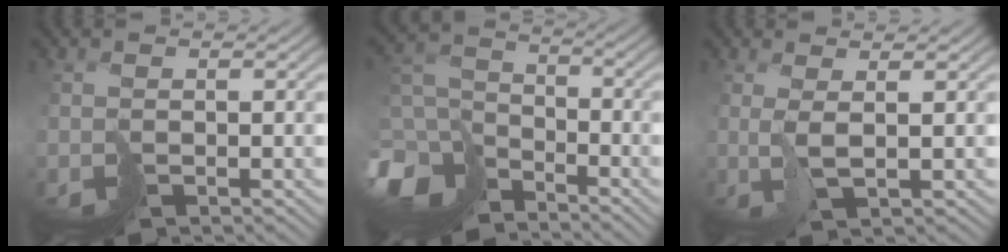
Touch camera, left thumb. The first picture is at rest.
{"total": 11.5, "force": [-8.1, 6.1, 5.3], "torque": [-0.147, -0.021, -0.163]}
{"total": 2.1, "force": [1.3, -0.5, 1.6], "torque": [-0.026, 0.009, 0.025]}